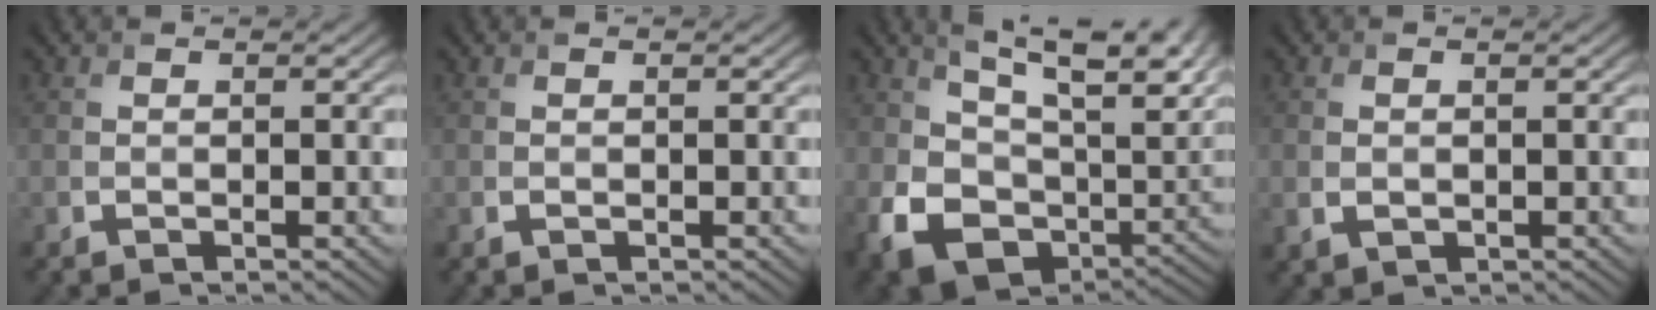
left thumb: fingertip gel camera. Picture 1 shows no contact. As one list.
[{"total": 0.0}, {"total": 16.6, "force": [5.9, 9.4, 12.3], "torque": [-0.254, -0.006, 0.136]}, {"total": 1.6, "force": [-0.1, 1.1, 1.1], "torque": [-0.028, -0.004, 0.004]}]